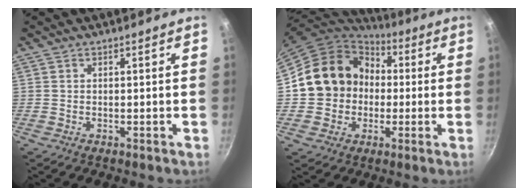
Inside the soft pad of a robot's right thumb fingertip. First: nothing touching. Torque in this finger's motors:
{"motor_torque": [-0.28, 1.03, 0.06, 0.09, 0.31]}